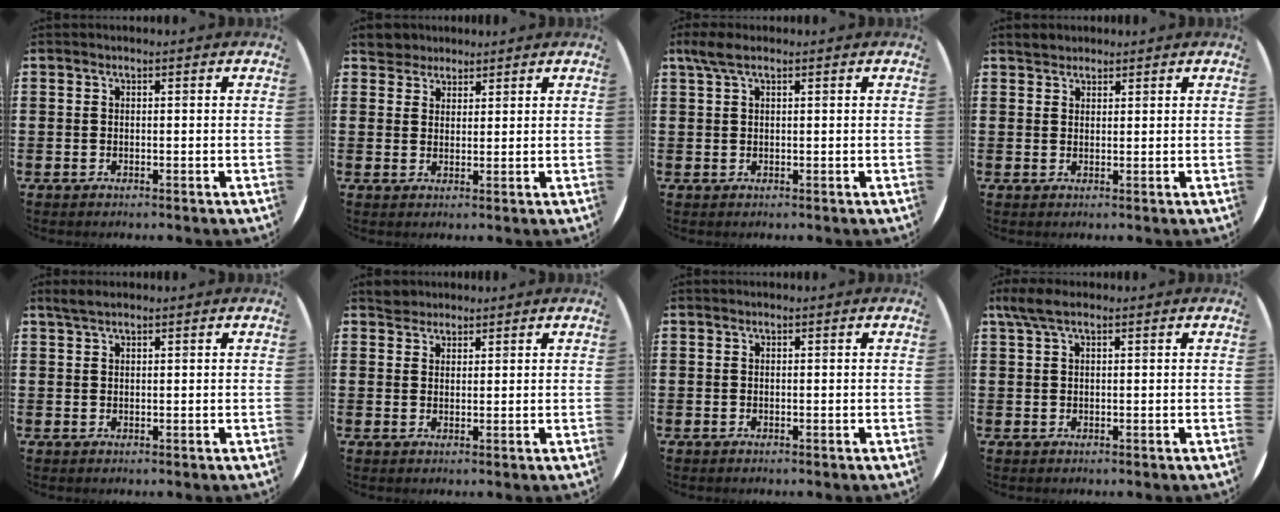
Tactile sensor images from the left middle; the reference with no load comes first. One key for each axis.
{"total": 3.3, "fx": 3.0, "fy": 1.4, "fz": -0.2, "tx": 0.001, "ty": -0.002, "tz": 0.057}
{"total": 2.3, "fx": 1.5, "fy": 0.7, "fz": 1.7, "tx": -0.036, "ty": 0.004, "tz": 0.026}
{"total": 1.3, "fx": 1.1, "fy": 0.2, "fz": 0.6, "tx": -0.013, "ty": 0.003, "tz": 0.020}
{"total": 1.6, "fx": 1.3, "fy": 0.4, "fz": 0.8, "tx": -0.017, "ty": 0.004, "tz": 0.024}
{"total": 2.2, "fx": 2.0, "fy": 0.8, "fz": -0.2, "tx": 0.007, "ty": 0.002, "tz": 0.040}
{"total": 0.0}
{"total": 2.8, "fx": 1.7, "fy": 0.8, "fz": 2.0, "tx": -0.043, "ty": 0.005, "tz": 0.031}